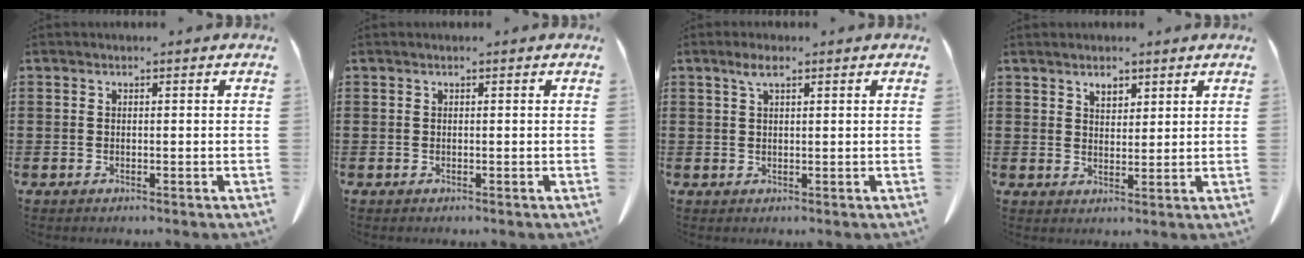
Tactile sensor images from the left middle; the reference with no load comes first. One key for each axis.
{"total": 0.0}
{"total": 2.4, "fx": 1.2, "fy": 0.7, "fz": 2.0, "tx": -0.043, "ty": 0.003, "tz": 0.021}
{"total": 2.7, "fx": 2.1, "fy": 1.3, "fz": 1.1, "tx": -0.018, "ty": -0.001, "tz": 0.038}